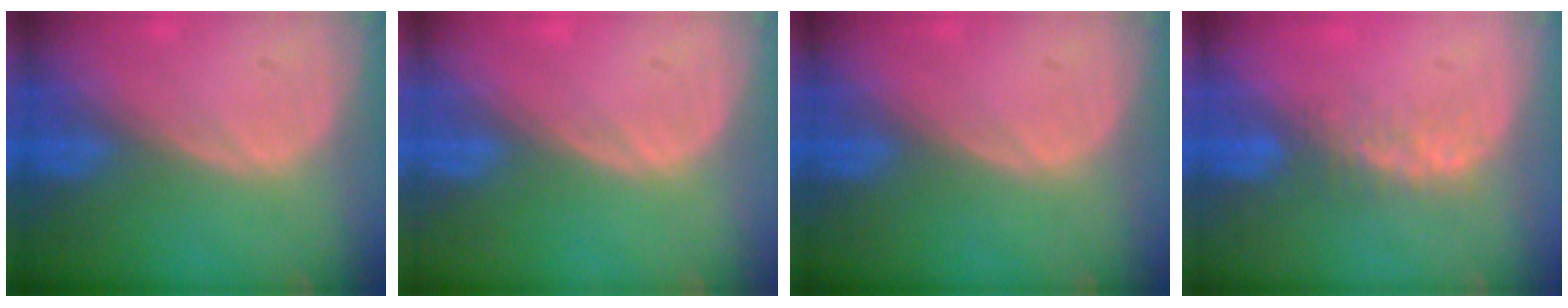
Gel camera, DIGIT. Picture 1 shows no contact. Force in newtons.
{"total": 0.0}
{"total": 0.0}
{"total": 3.1, "press": 2.7, "slide": 1.5}